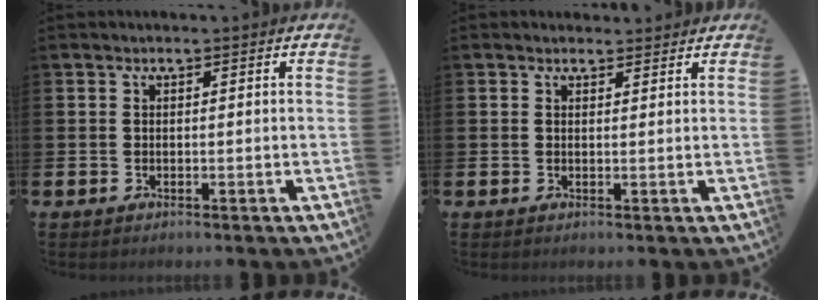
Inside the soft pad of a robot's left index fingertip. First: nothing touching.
{"total": 1.2, "force": [1.1, 0.5, 0.0], "torque": [0.013, -0.001, 0.017]}